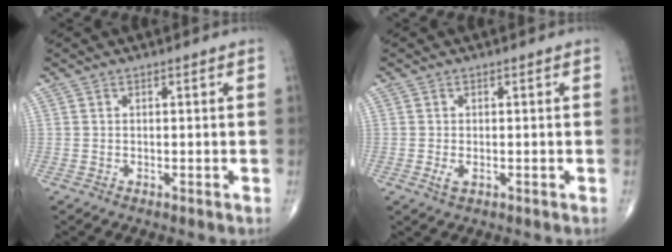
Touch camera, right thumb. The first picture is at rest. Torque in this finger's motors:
{"motor_torque": [-0.18, 0.05, 0.25, 0.09, -0.01]}